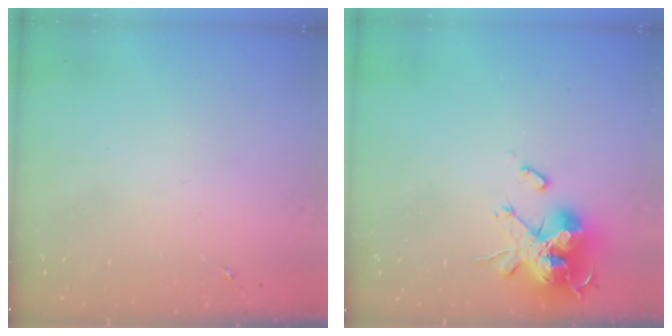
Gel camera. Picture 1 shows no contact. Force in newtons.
{"total": 18.9, "press": 18.9, "slide": 0.2}